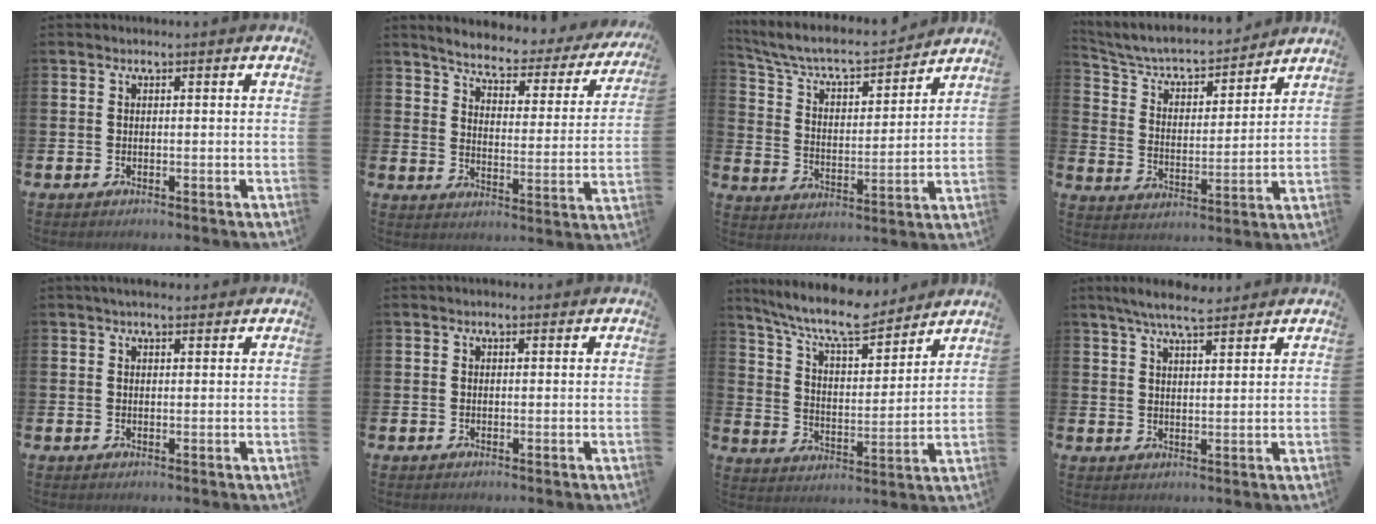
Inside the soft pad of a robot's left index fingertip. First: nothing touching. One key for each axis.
{"total": 4.8, "fx": 4.4, "fy": 1.1, "fz": 1.5, "tx": -0.059, "ty": -0.035, "tz": 0.067}
{"total": 7.4, "fx": 6.7, "fy": 2.1, "fz": 2.5, "tx": -0.087, "ty": -0.045, "tz": 0.111}
{"total": 6.1, "fx": 5.6, "fy": 1.7, "fz": 1.7, "tx": -0.069, "ty": -0.044, "tz": 0.092}
{"total": 2.3, "fx": 2.0, "fy": 0.7, "fz": 0.9, "tx": -0.011, "ty": -0.001, "tz": 0.034}
{"total": 0.6, "fx": 0.6, "fy": 0.2, "fz": 0.2, "tx": 0.005, "ty": -0.001, "tz": 0.008}
{"total": 10.0, "fx": 9.0, "fy": 1.9, "fz": 4.0, "tx": -0.101, "ty": -0.057, "tz": 0.157}
{"total": 6.1, "fx": 5.5, "fy": 0.9, "fz": 2.5, "tx": -0.052, "ty": -0.019, "tz": 0.097}